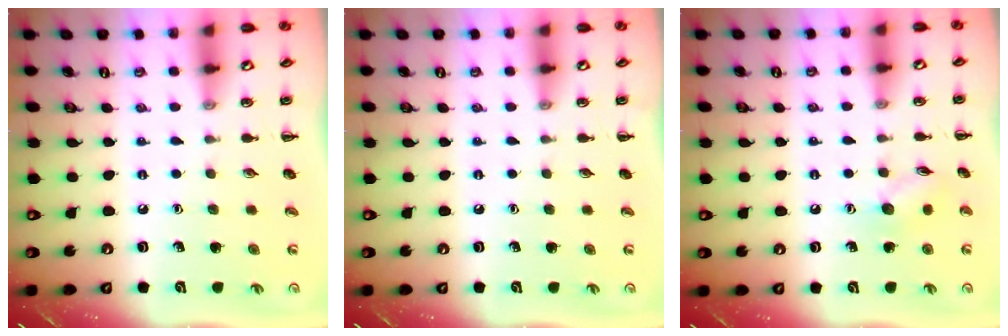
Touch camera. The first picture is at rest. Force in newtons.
{"total": 0.0}
{"total": 7.3, "press": 7.3, "slide": 0.9}